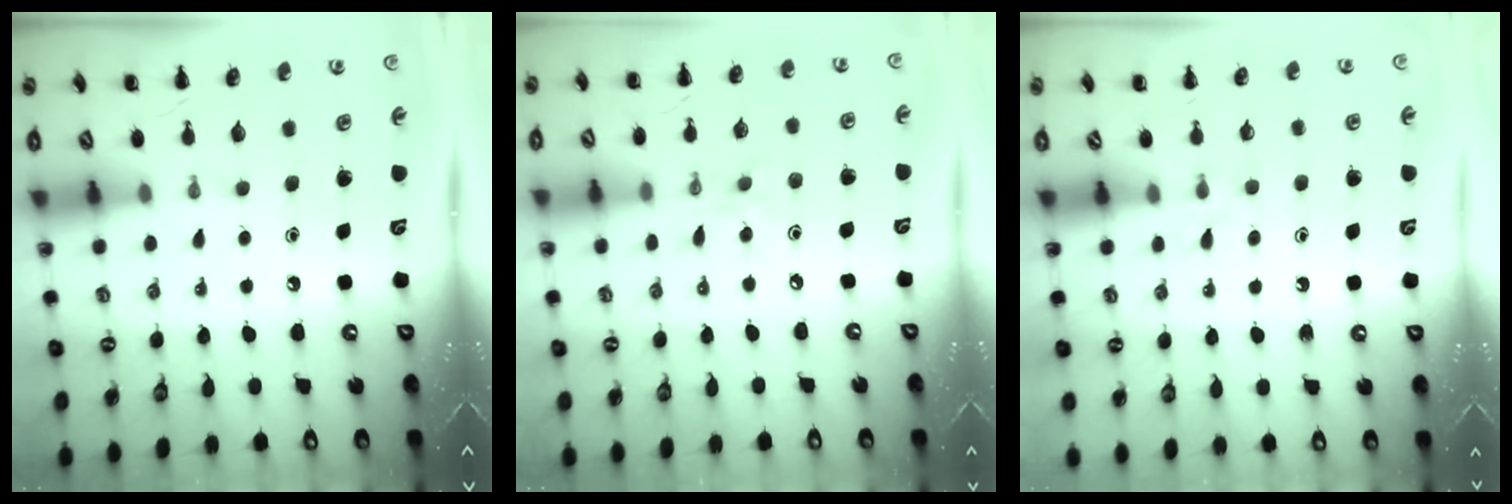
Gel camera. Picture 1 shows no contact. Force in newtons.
{"total": 3.6, "press": 3.5, "slide": 0.9}
{"total": 3.0, "press": 2.7, "slide": 1.2}